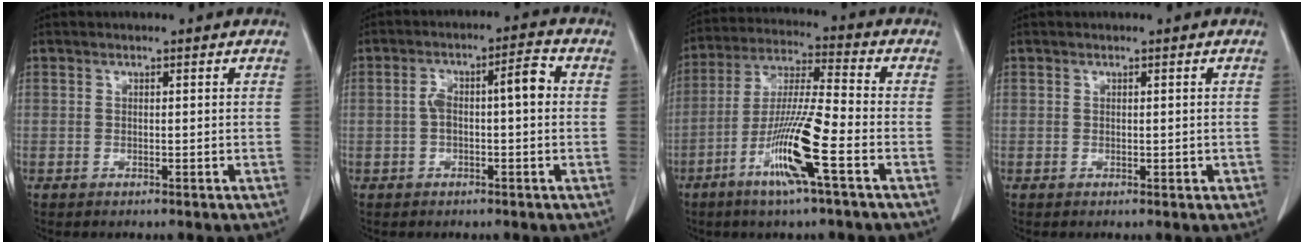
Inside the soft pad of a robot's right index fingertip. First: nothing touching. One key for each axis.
{"total": 6.1, "fx": 0.2, "fy": 1.5, "fz": 5.9, "tx": -0.109, "ty": 0.032, "tz": 0.004}
{"total": 12.8, "fx": -5.4, "fy": -0.2, "fz": 11.6, "tx": -0.231, "ty": -0.012, "tz": -0.107}
{"total": 1.0, "fx": 0.0, "fy": 0.6, "fz": 0.8, "tx": -0.012, "ty": 0.001, "tz": 0.003}